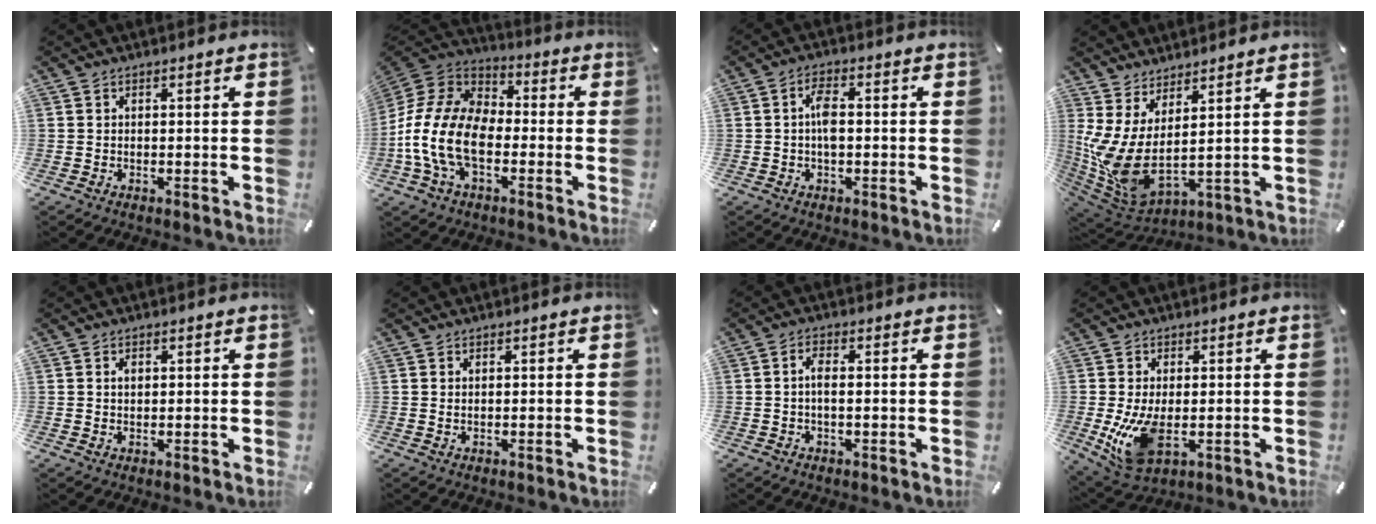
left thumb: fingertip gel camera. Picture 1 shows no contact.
{"total": 15.9, "force": [-6.1, 9.8, 11.0], "torque": [-0.242, 0.024, -0.113]}
{"total": 4.3, "force": [-0.3, 2.0, 3.8], "torque": [-0.079, 0.005, -0.008]}
{"total": 8.6, "force": [0.9, 3.5, 7.8], "torque": [-0.182, -0.049, 0.019]}
{"total": 1.4, "force": [0.4, 0.8, 1.0], "torque": [-0.021, 0.003, 0.008]}
{"total": 0.6, "force": [0.3, 0.2, 0.5], "torque": [-0.009, 0.000, 0.005]}
{"total": 2.8, "force": [-0.2, 1.0, 2.6], "torque": [-0.056, 0.001, -0.006]}
{"total": 10.8, "force": [-0.7, 6.1, 8.9], "torque": [-0.183, -0.020, -0.007]}